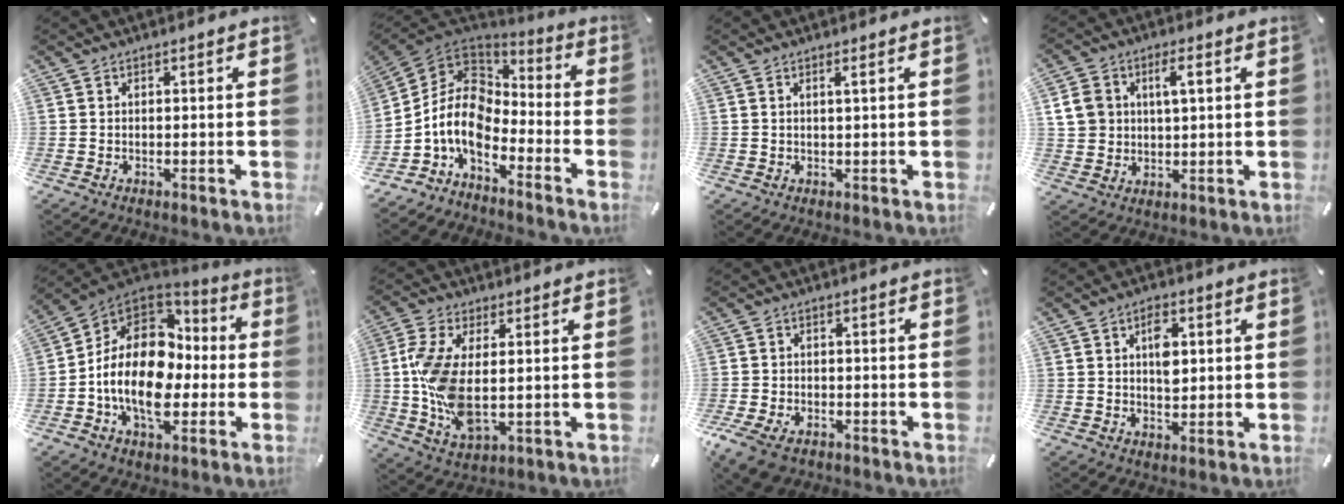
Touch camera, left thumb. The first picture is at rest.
{"total": 10.6, "force": [-4.7, 6.7, 6.8], "torque": [-0.168, 0.003, -0.099]}
{"total": 1.3, "force": [0.5, 0.1, 1.2], "torque": [-0.023, 0.000, 0.008]}
{"total": 7.7, "force": [2.5, 5.8, 4.5], "torque": [-0.096, 0.007, 0.043]}
{"total": 18.3, "force": [-3.1, 12.9, 12.6], "torque": [-0.263, 0.006, -0.055]}
{"total": 13.0, "force": [0.3, 6.5, 11.3], "torque": [-0.255, -0.016, 0.009]}
{"total": 5.9, "force": [-3.6, 3.6, 3.0], "torque": [-0.079, 0.007, -0.071]}
{"total": 6.0, "force": [1.4, 3.7, 4.5], "torque": [-0.063, -0.004, 0.017]}